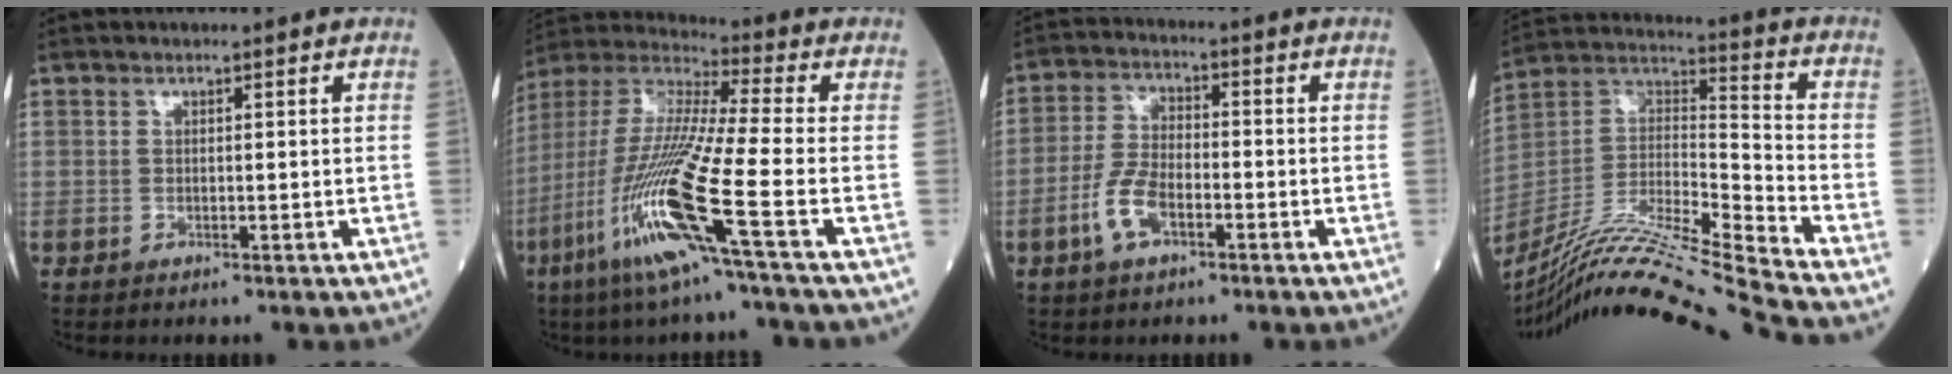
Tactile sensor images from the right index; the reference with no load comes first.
{"total": 17.4, "force": [-7.2, -0.9, 15.8], "torque": [-0.341, -0.030, -0.149]}
{"total": 6.4, "force": [-2.9, 2.7, 5.0], "torque": [-0.115, 0.003, -0.060]}
{"total": 22.6, "force": [-19.7, -2.4, 10.9], "torque": [-0.228, -0.018, -0.357]}